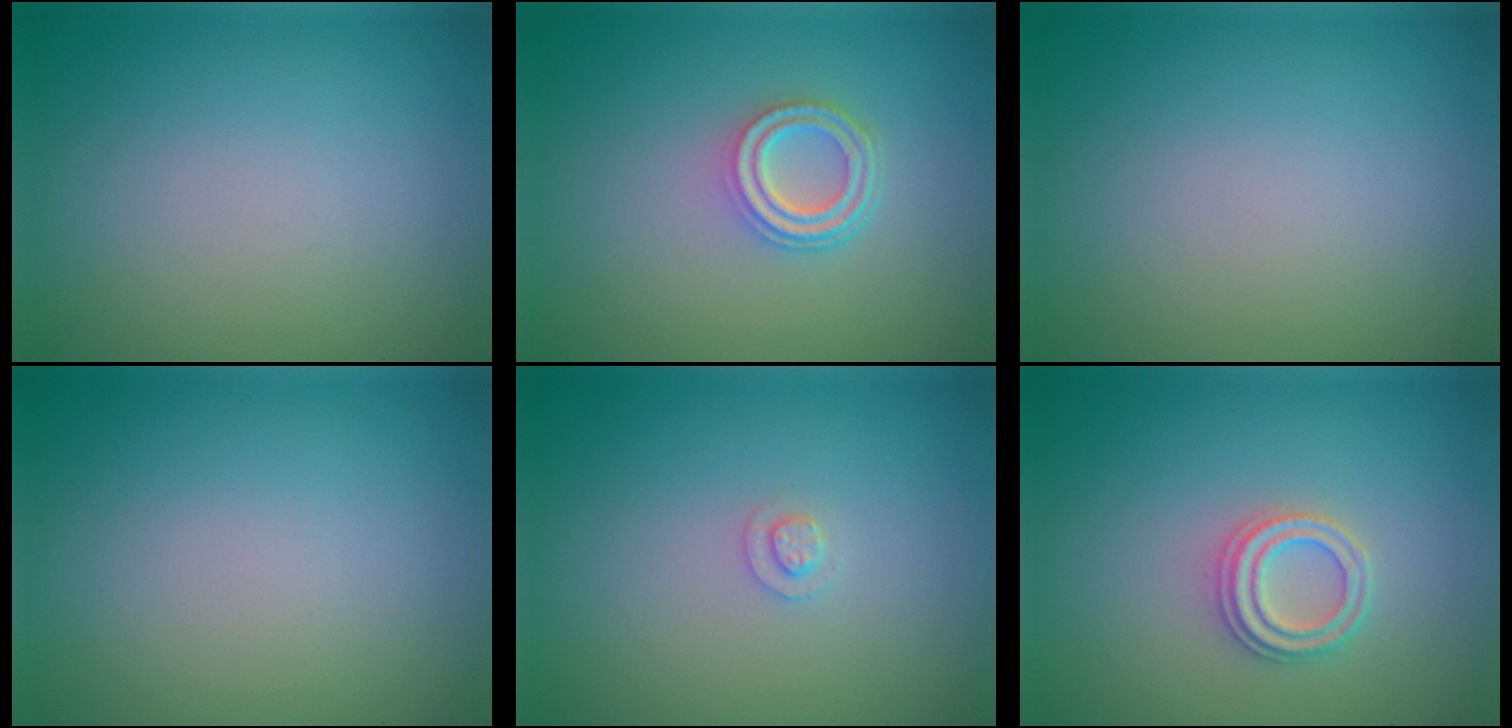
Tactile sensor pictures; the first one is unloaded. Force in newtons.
{"total": 3.6, "press": 2.7, "slide": 2.4}
{"total": 0.0}
{"total": 0.0}
{"total": 1.0, "press": 1.0, "slide": 0.2}
{"total": 2.2, "press": 2.2, "slide": 0.3}